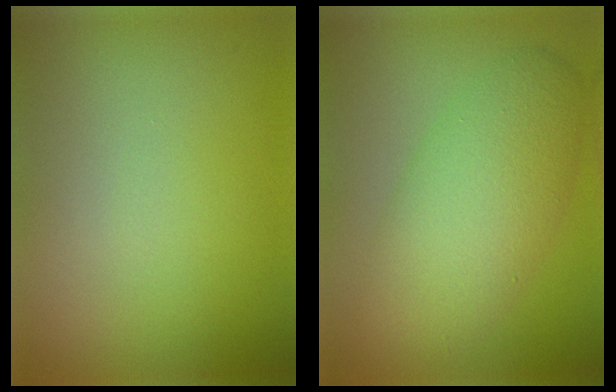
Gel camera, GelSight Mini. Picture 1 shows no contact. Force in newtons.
{"total": 7.0, "press": 7.0, "slide": 0.3}